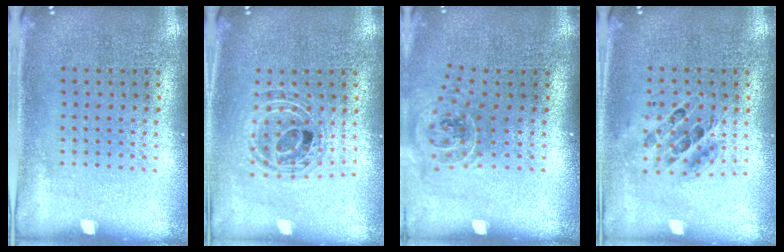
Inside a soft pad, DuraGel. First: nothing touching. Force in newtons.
{"total": 0.8, "press": 0.8, "slide": 0.1}
{"total": 1.1, "press": 1.0, "slide": 0.3}
{"total": 0.6, "press": 0.6, "slide": 0.1}